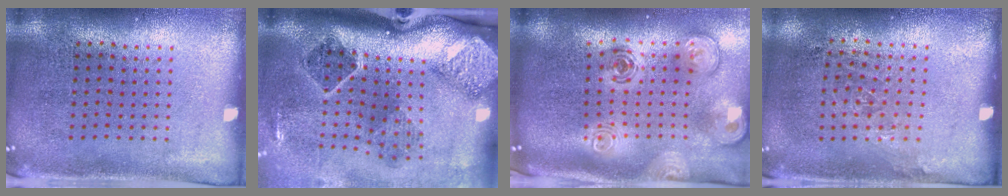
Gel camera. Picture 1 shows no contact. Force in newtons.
{"total": 3.0, "press": 2.0, "slide": 2.3}
{"total": 2.9, "press": 2.0, "slide": 2.1}
{"total": 0.9, "press": 0.7, "slide": 0.6}